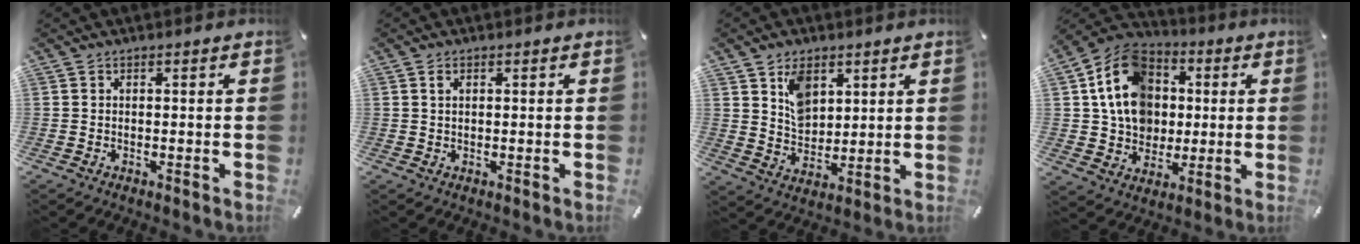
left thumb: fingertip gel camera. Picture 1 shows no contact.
{"total": 1.4, "force": [0.5, 0.9, 1.0], "torque": [-0.023, 0.003, 0.009]}
{"total": 7.9, "force": [4.2, 5.8, 3.3], "torque": [-0.051, -0.008, 0.078]}
{"total": 16.1, "force": [1.4, 14.0, 7.8], "torque": [-0.159, 0.006, 0.033]}